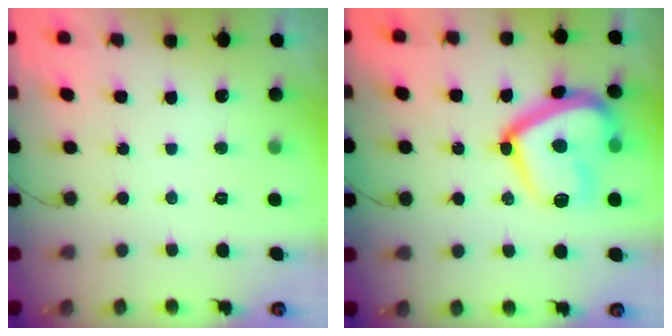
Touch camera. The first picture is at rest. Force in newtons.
{"total": 19.0, "press": 18.9, "slide": 1.5}